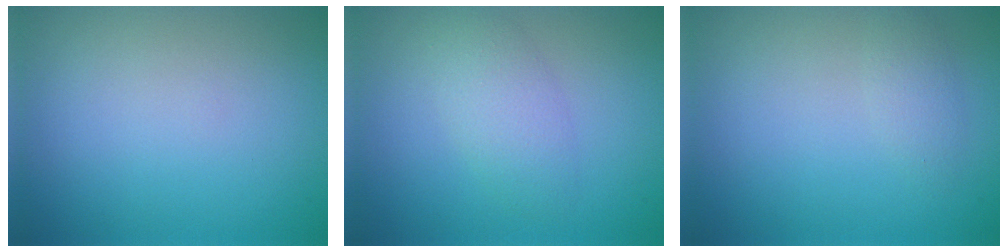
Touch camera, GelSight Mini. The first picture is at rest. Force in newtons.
{"total": 2.7, "press": 2.7, "slide": 0.1}
{"total": 1.2, "press": 1.2, "slide": 0.0}